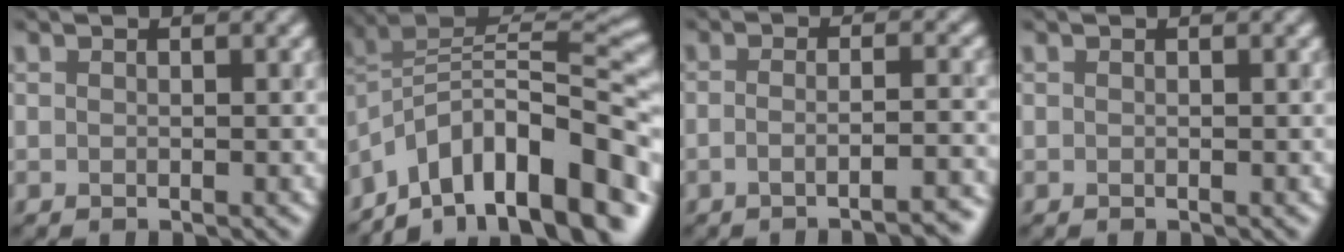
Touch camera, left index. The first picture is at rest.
{"total": 13.6, "force": [-8.4, 5.7, 9.0], "torque": [-0.159, 0.028, -0.131]}
{"total": 5.3, "force": [-3.5, 1.3, 3.8], "torque": [-0.030, 0.008, -0.026]}
{"total": 0.0}